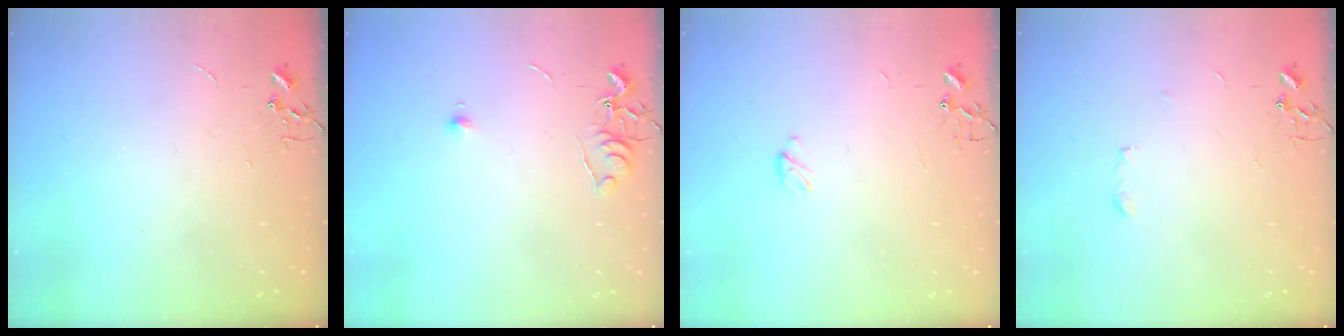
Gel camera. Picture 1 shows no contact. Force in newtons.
{"total": 6.0, "press": 5.9, "slide": 0.7}
{"total": 3.3, "press": 3.2, "slide": 0.5}
{"total": 3.2, "press": 3.2, "slide": 0.6}